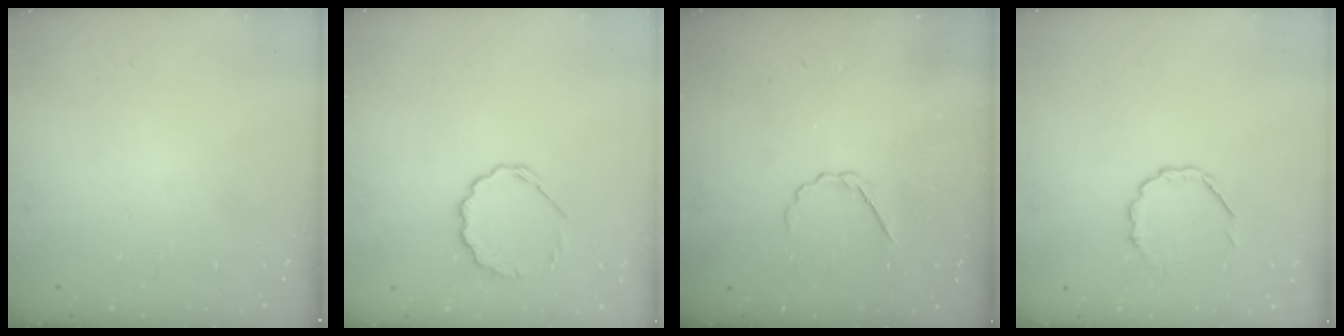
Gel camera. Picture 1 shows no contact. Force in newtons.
{"total": 7.4, "press": 7.1, "slide": 2.0}
{"total": 2.4, "press": 2.3, "slide": 0.7}
{"total": 4.9, "press": 4.7, "slide": 1.3}